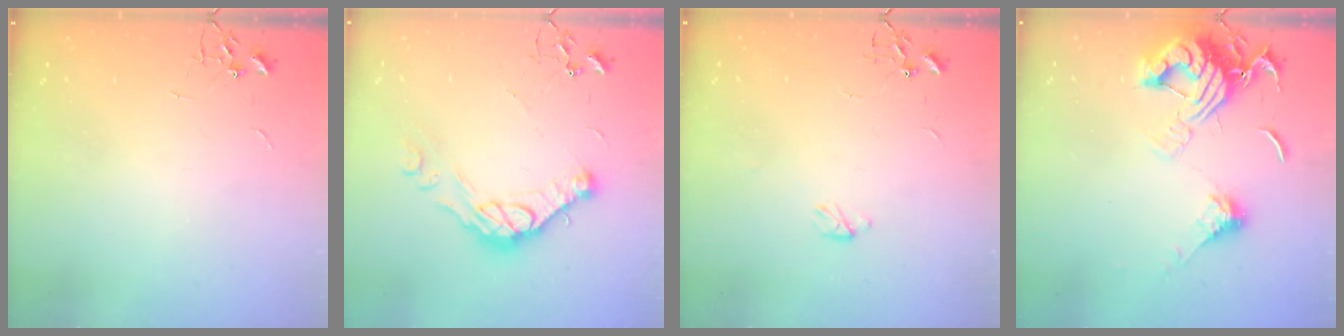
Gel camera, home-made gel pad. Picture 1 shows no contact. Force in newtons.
{"total": 13.3, "press": 13.3, "slide": 0.8}
{"total": 3.0, "press": 3.0, "slide": 0.5}
{"total": 15.4, "press": 15.3, "slide": 1.8}